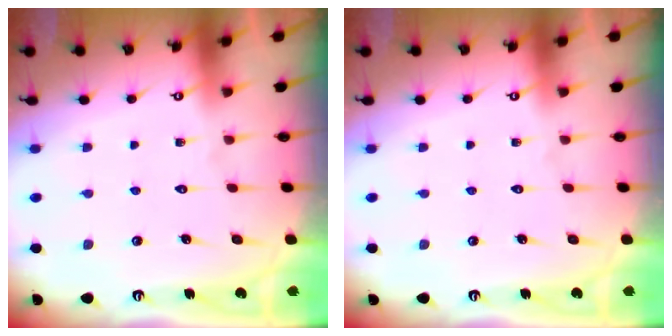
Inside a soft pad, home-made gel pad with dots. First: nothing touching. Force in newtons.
{"total": 0.0}